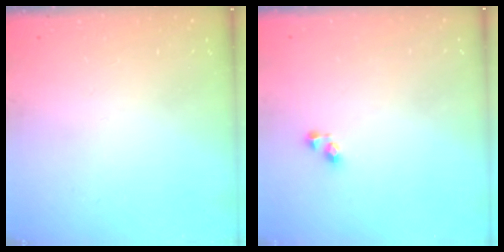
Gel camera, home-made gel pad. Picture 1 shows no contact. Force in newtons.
{"total": 3.7, "press": 3.7, "slide": 0.1}